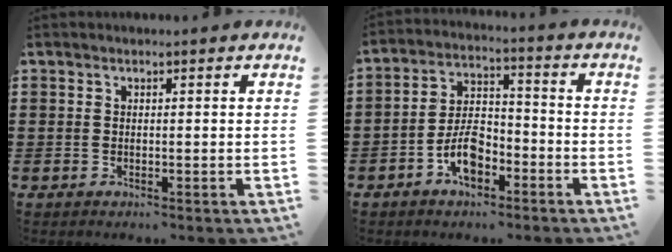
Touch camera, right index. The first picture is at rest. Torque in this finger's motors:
{"motor_torque": [2.14, 0.00, 0.76, 0.10]}